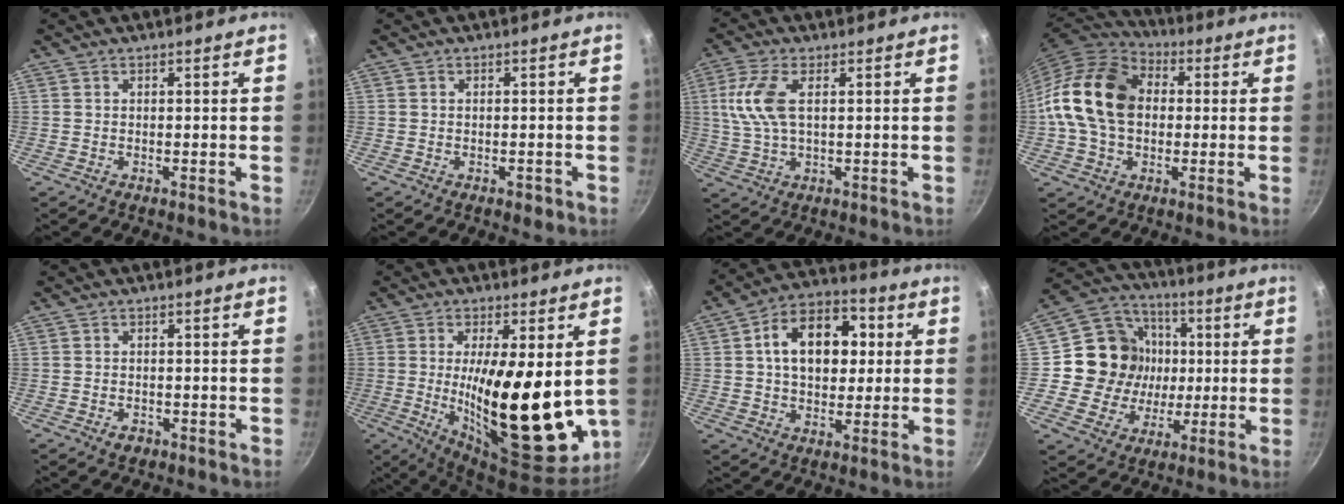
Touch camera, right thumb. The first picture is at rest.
{"total": 1.7, "force": [-0.8, 1.1, 1.1], "torque": [-0.014, 0.004, -0.007]}
{"total": 8.5, "force": [1.6, 3.8, 7.4], "torque": [-0.165, 0.008, 0.031]}
{"total": 18.3, "force": [0.9, 13.3, 12.6], "torque": [-0.216, 0.029, 0.003]}
{"total": 2.0, "force": [-1.1, 1.4, 1.0], "torque": [-0.014, 0.010, -0.012]}
{"total": 22.0, "force": [0.5, 8.0, 20.5], "torque": [-0.304, -0.033, 0.017]}
{"total": 15.7, "force": [2.8, 10.7, 11.1], "torque": [-0.135, 0.020, 0.031]}
{"total": 16.4, "force": [0.9, 15.2, 6.1], "torque": [-0.079, 0.022, 0.011]}